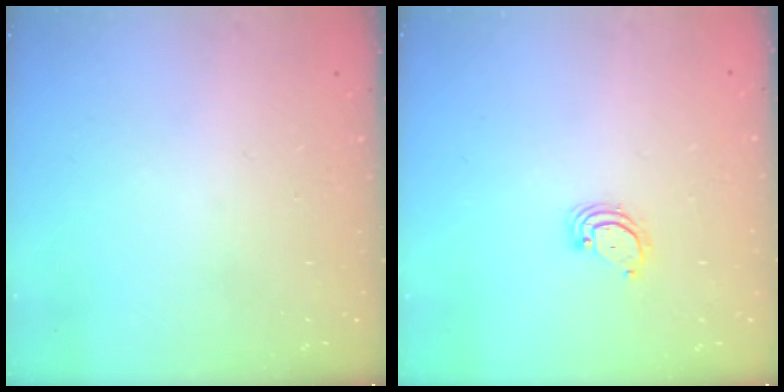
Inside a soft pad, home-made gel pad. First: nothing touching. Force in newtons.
{"total": 2.9, "press": 2.9, "slide": 0.3}